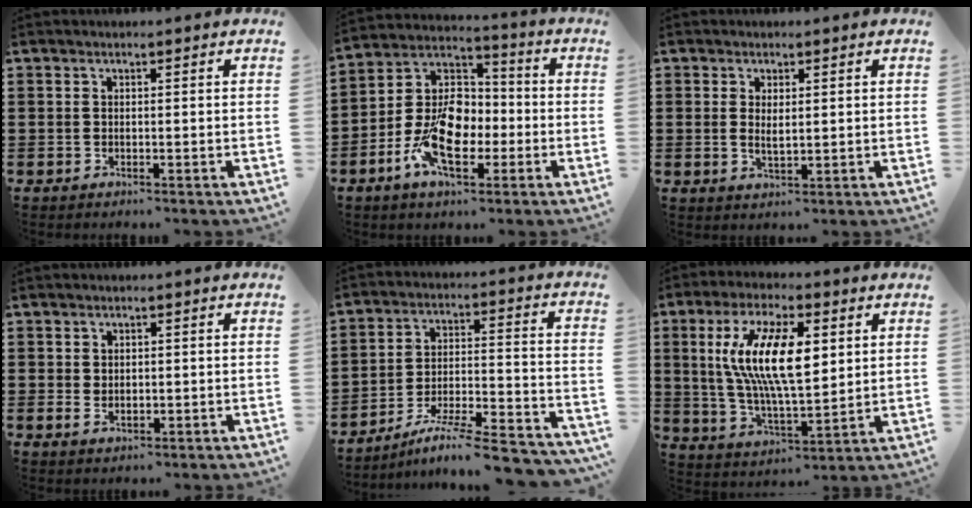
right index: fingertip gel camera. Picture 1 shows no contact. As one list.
[{"total": 11.6, "force": [-4.0, 7.3, 8.1], "torque": [-0.196, 0.004, -0.079]}, {"total": 2.1, "force": [0.5, 0.9, 1.9], "torque": [-0.038, 0.001, 0.009]}, {"total": 1.4, "force": [0.3, 1.2, 0.7], "torque": [-0.016, 0.007, 0.006]}, {"total": 8.2, "force": [-7.1, -0.1, 4.2], "torque": [-0.065, -0.002, -0.141]}, {"total": 13.5, "force": [3.4, 4.8, 12.1], "torque": [-0.250, 0.008, 0.057]}]